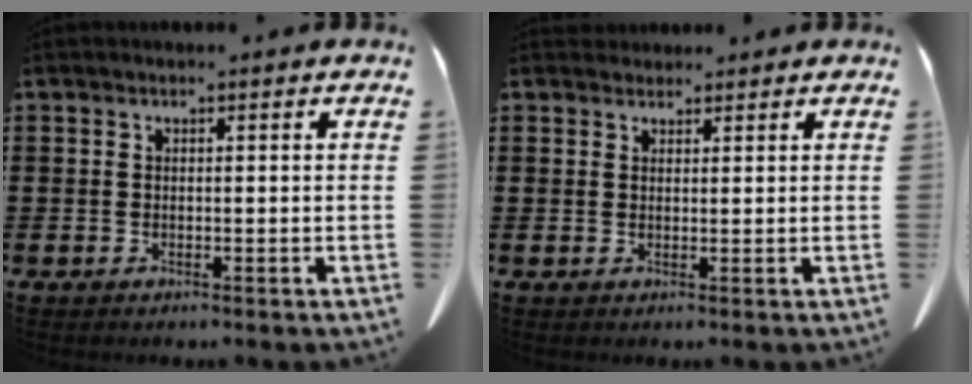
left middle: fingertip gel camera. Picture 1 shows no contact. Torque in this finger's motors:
{"motor_torque": [0.19, 0.09, 0.04, 0.00]}